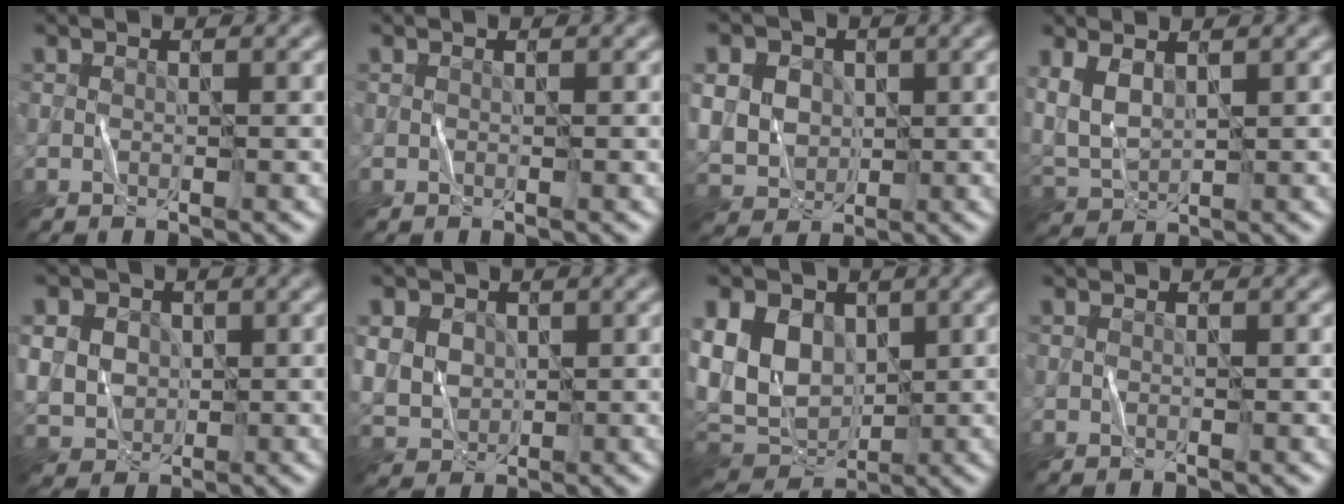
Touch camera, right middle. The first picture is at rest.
{"total": 0.0}
{"total": 11.3, "force": [2.8, 9.6, 5.2], "torque": [-0.110, 0.025, 0.032]}
{"total": 3.7, "force": [1.3, 2.1, 2.7], "torque": [-0.071, 0.003, 0.029]}
{"total": 10.0, "force": [2.5, 8.6, 4.4], "torque": [-0.096, 0.025, 0.026]}
{"total": 7.3, "force": [1.9, 6.2, 3.4], "torque": [-0.073, 0.025, 0.023]}
{"total": 9.3, "force": [1.0, 7.3, 5.8], "torque": [-0.126, 0.000, 0.015]}
{"total": 0.0}